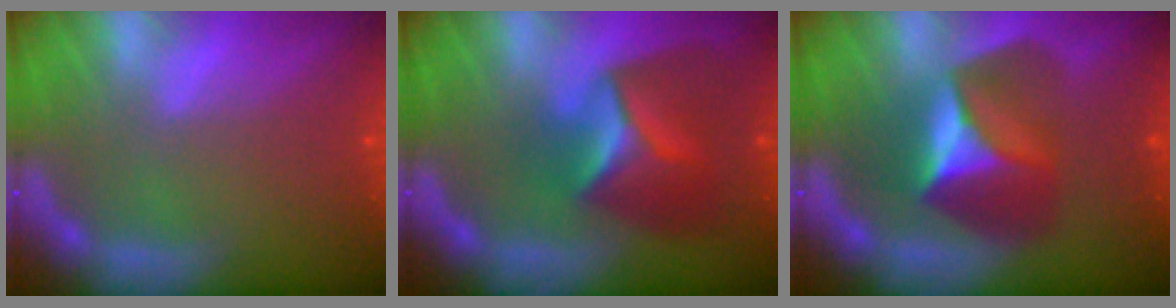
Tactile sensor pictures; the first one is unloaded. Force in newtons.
{"total": 6.9}
{"total": 7.4}